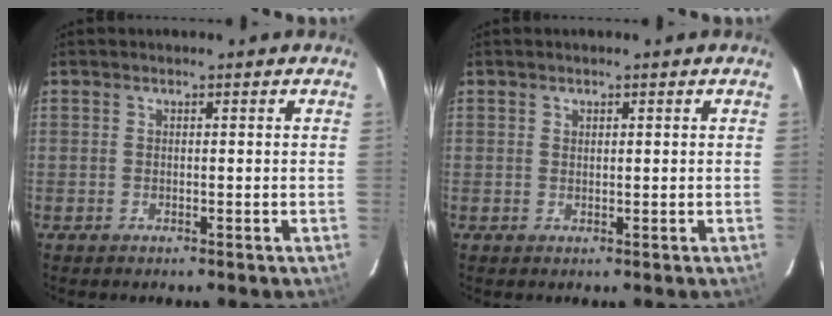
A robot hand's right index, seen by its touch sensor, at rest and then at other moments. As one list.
[{"total": 0.6, "force": [0.5, 0.4, 0.1], "torque": [-0.001, 0.001, 0.009]}]